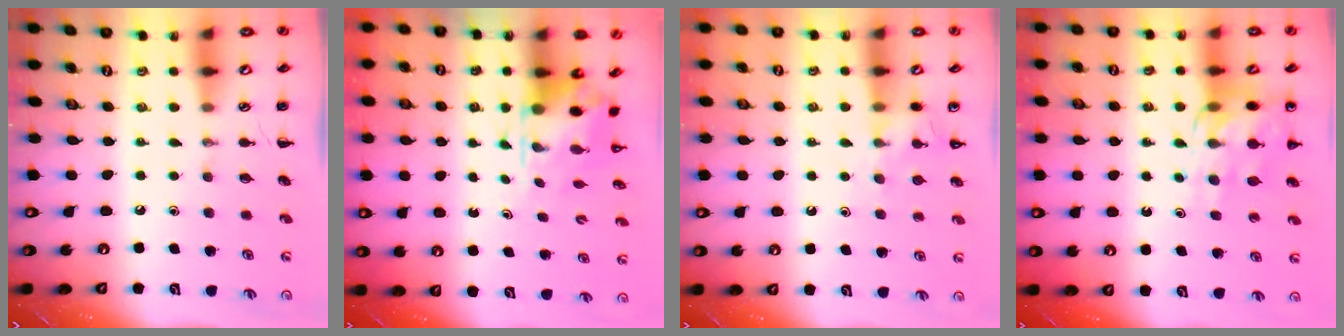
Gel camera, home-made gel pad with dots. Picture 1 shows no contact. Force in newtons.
{"total": 3.9, "press": 3.8, "slide": 0.9}
{"total": 6.4, "press": 6.2, "slide": 1.4}
{"total": 12.3, "press": 12.0, "slide": 2.9}